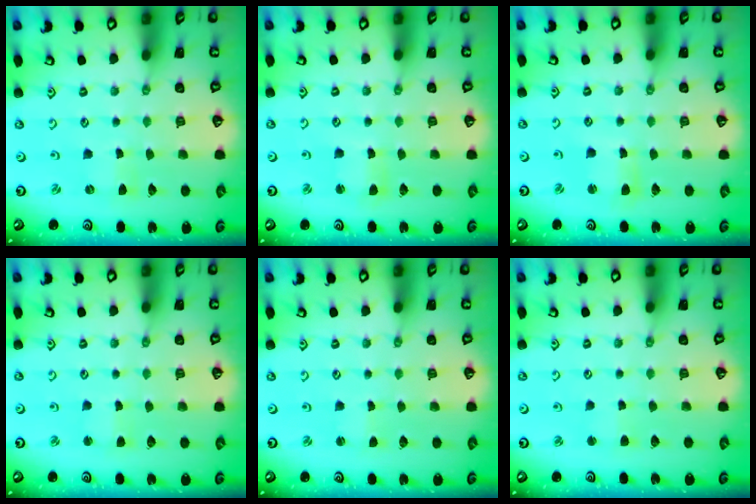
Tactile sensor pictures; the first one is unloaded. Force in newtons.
{"total": 2.2, "press": 2.2, "slide": 0.4}
{"total": 3.8, "press": 3.8, "slide": 0.5}
{"total": 2.0, "press": 2.0, "slide": 0.3}
{"total": 0.0}
{"total": 2.5, "press": 2.5, "slide": 0.3}